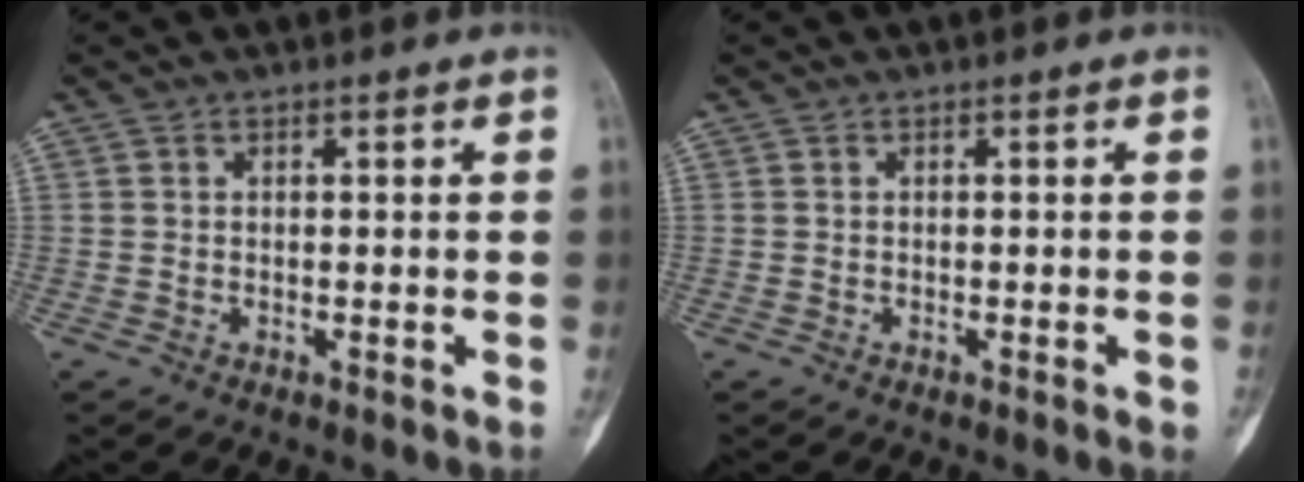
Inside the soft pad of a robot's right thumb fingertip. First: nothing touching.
{"total": 0.7, "force": [-0.3, 0.1, 0.7], "torque": [-0.013, 0.000, -0.002]}